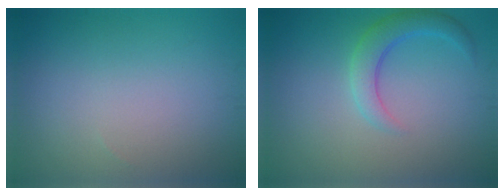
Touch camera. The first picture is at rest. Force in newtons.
{"total": 2.8, "press": 2.8, "slide": 0.4}